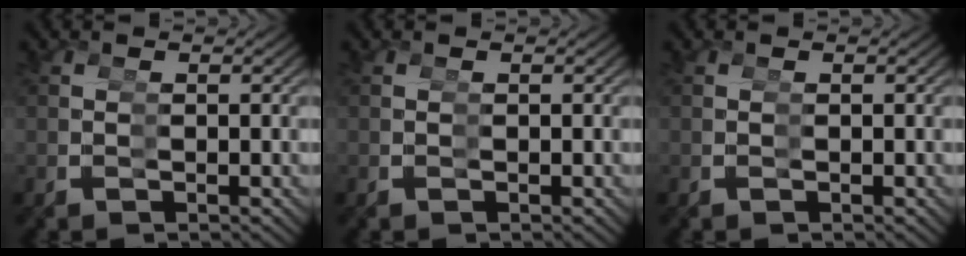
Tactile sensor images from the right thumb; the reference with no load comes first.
{"total": 0.0}
{"total": 0.0}